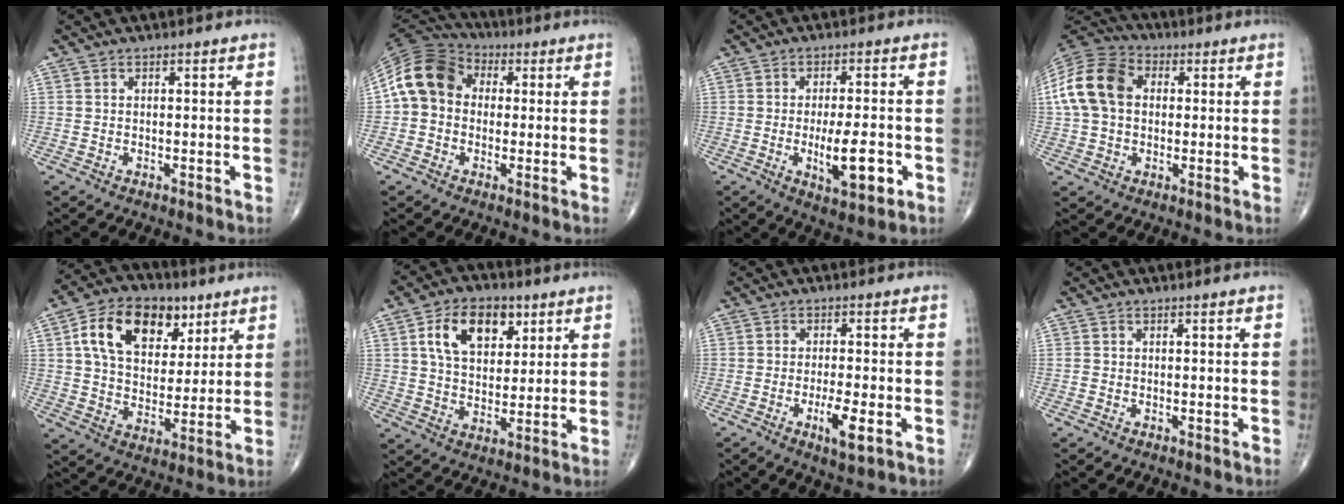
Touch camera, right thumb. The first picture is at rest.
{"total": 12.1, "force": [1.0, 9.8, 7.1], "torque": [-0.123, 0.034, 0.004]}
{"total": 9.3, "force": [-2.4, 3.1, 8.5], "torque": [-0.130, -0.002, -0.032]}
{"total": 14.0, "force": [1.7, 10.3, 9.4], "torque": [-0.179, 0.030, 0.022]}
{"total": 17.2, "force": [7.0, 11.3, 10.9], "torque": [-0.154, -0.011, 0.121]}
{"total": 12.8, "force": [5.1, 8.1, 8.6], "torque": [-0.114, -0.012, 0.089]}
{"total": 5.4, "force": [-2.0, 1.3, 4.9], "torque": [-0.090, -0.004, -0.032]}
{"total": 0.6, "force": [-0.2, 0.5, 0.2], "torque": [-0.004, 0.001, -0.005]}